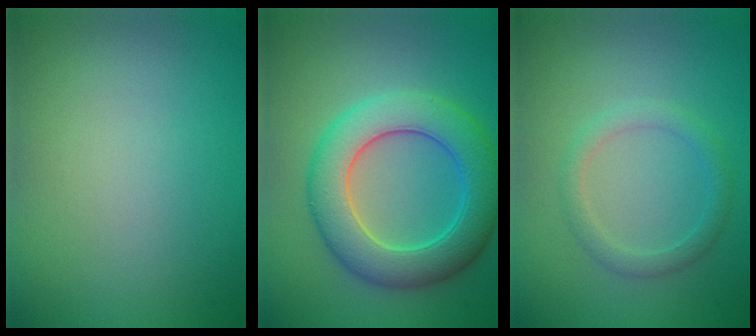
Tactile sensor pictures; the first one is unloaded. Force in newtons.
{"total": 7.3, "press": 7.3, "slide": 0.2}
{"total": 1.9, "press": 1.9, "slide": 0.1}